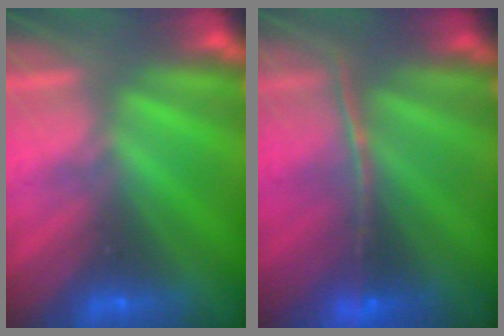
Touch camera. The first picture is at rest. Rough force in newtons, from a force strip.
{"total": 1.6}